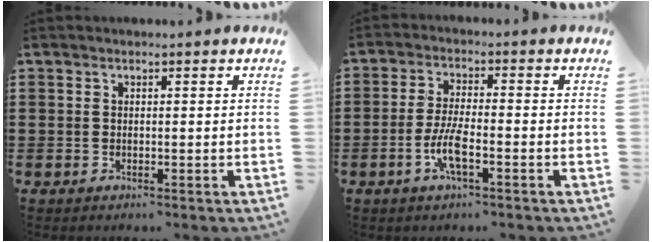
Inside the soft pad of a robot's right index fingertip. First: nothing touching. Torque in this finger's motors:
{"motor_torque": [2.14, 0.00, 0.17, 0.10]}